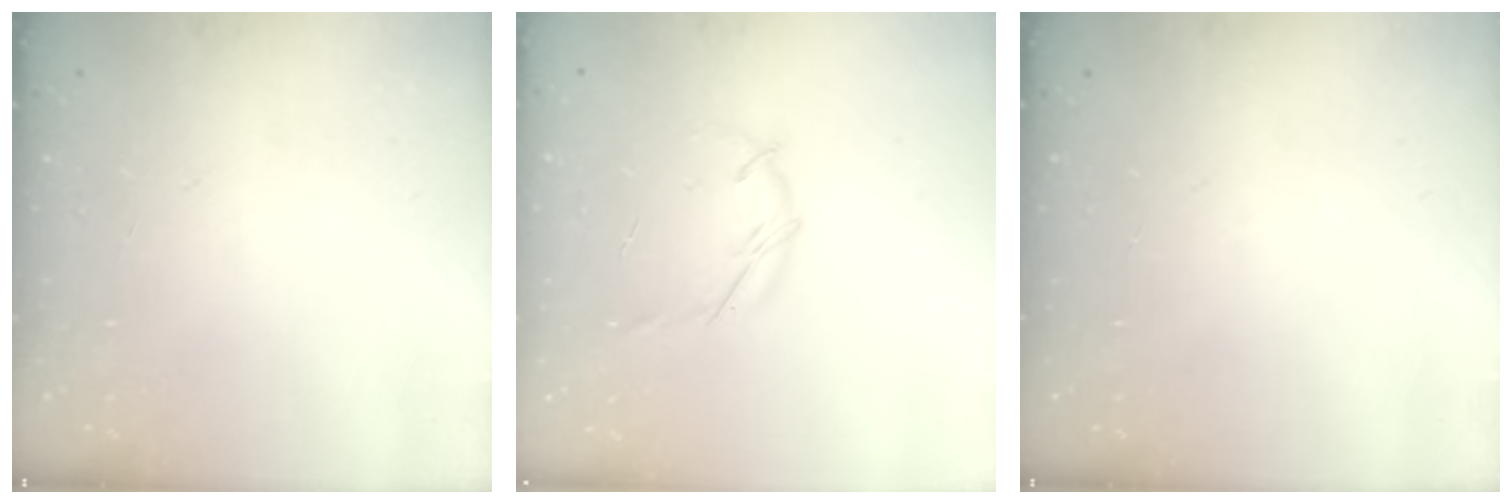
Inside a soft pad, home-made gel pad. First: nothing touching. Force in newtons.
{"total": 5.3, "press": 5.2, "slide": 0.9}
{"total": 0.0}